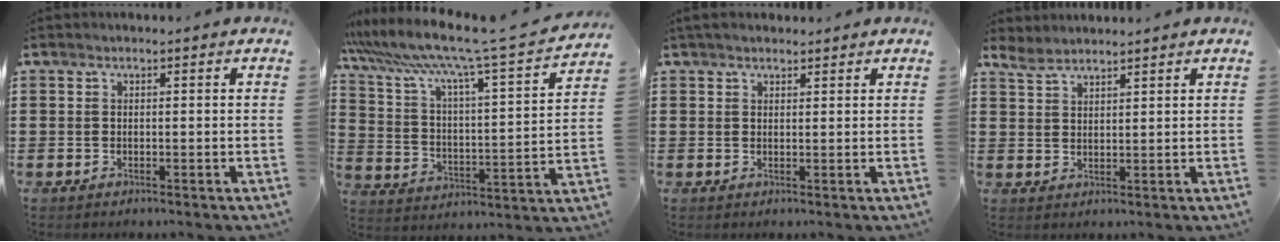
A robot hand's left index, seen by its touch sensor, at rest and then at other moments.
{"total": 9.5, "force": [7.8, -0.2, 5.5], "torque": [-0.137, -0.062, 0.120]}
{"total": 1.9, "force": [1.6, 0.8, 0.4], "torque": [-0.012, 0.006, 0.032]}
{"total": 3.1, "force": [2.9, 0.9, 0.8], "torque": [-0.025, -0.005, 0.055]}